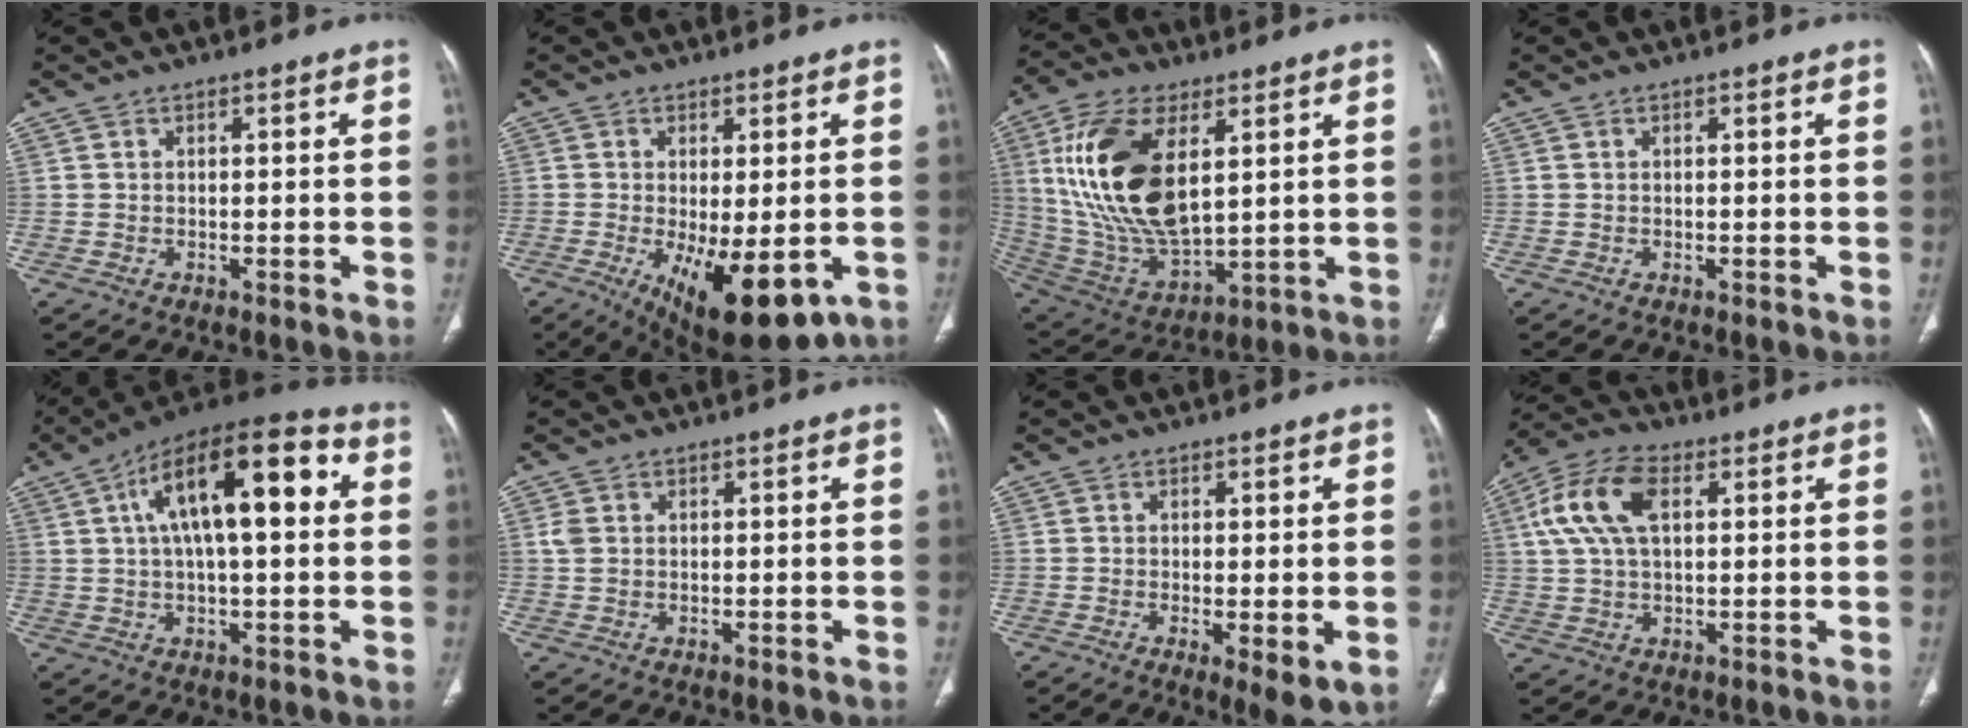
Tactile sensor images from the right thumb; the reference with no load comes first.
{"total": 14.8, "force": [-5.1, 5.9, 12.5], "torque": [-0.179, -0.019, -0.058]}
{"total": 22.0, "force": [5.8, 11.0, 18.1], "torque": [-0.354, -0.028, 0.117]}
{"total": 0.0}
{"total": 19.7, "force": [4.6, 7.7, 17.5], "torque": [-0.265, 0.027, 0.062]}
{"total": 1.8, "force": [0.4, 1.4, 1.1], "torque": [-0.029, 0.003, 0.010]}
{"total": 3.5, "force": [-0.4, 1.0, 3.3], "torque": [-0.059, -0.015, -0.008]}
{"total": 11.7, "force": [3.3, 6.4, 9.2], "torque": [-0.194, 0.020, 0.059]}